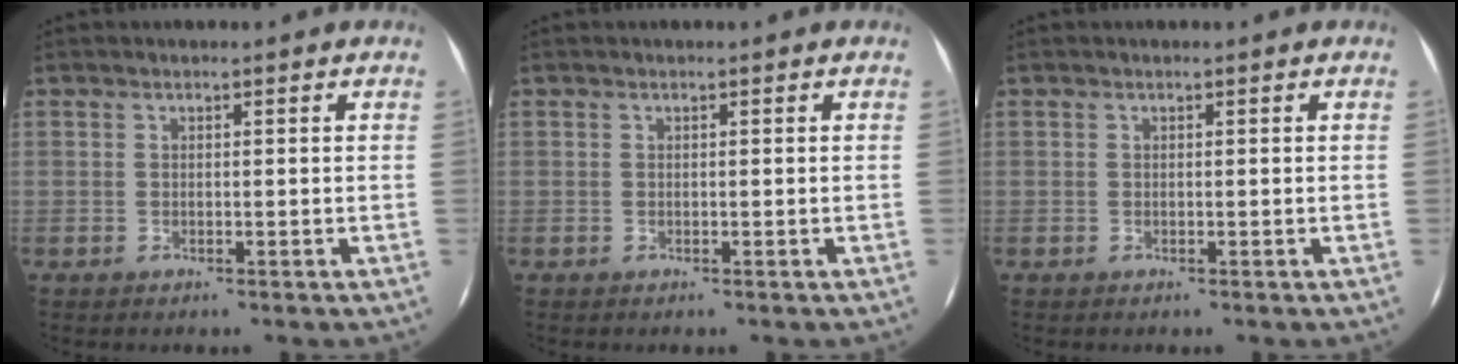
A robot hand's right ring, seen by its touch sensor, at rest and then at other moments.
{"total": 0.0}
{"total": 0.0}